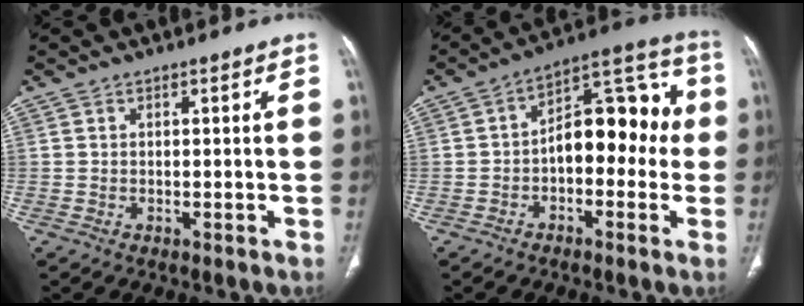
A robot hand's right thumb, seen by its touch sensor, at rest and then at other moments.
{"total": 14.2, "force": [-0.8, 8.3, 11.4], "torque": [-0.119, 0.052, -0.025]}